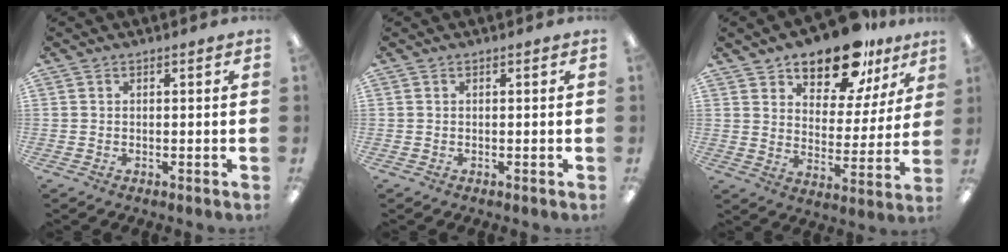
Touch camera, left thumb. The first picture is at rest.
{"total": 0.0}
{"total": 14.6, "force": [11.7, 6.2, 6.0], "torque": [-0.100, -0.075, 0.208]}